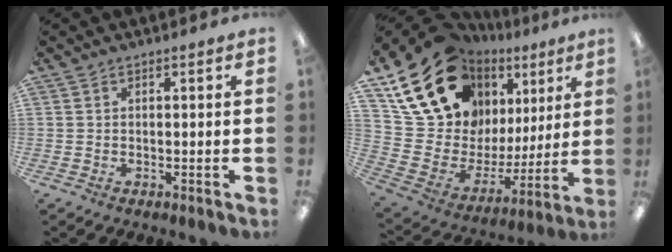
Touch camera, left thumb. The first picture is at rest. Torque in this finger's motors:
{"motor_torque": [1.04, 2.13, 1.50, -1.27, 0.25]}